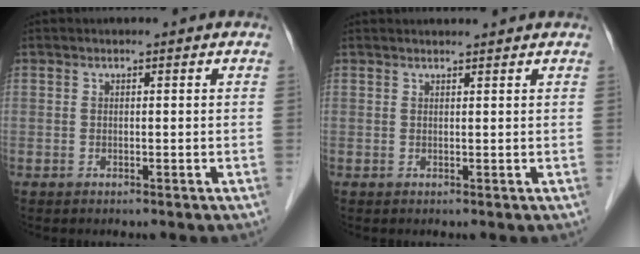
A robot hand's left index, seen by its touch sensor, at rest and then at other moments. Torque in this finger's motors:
{"motor_torque": [-0.02, -0.17, 0.03, 0.01]}